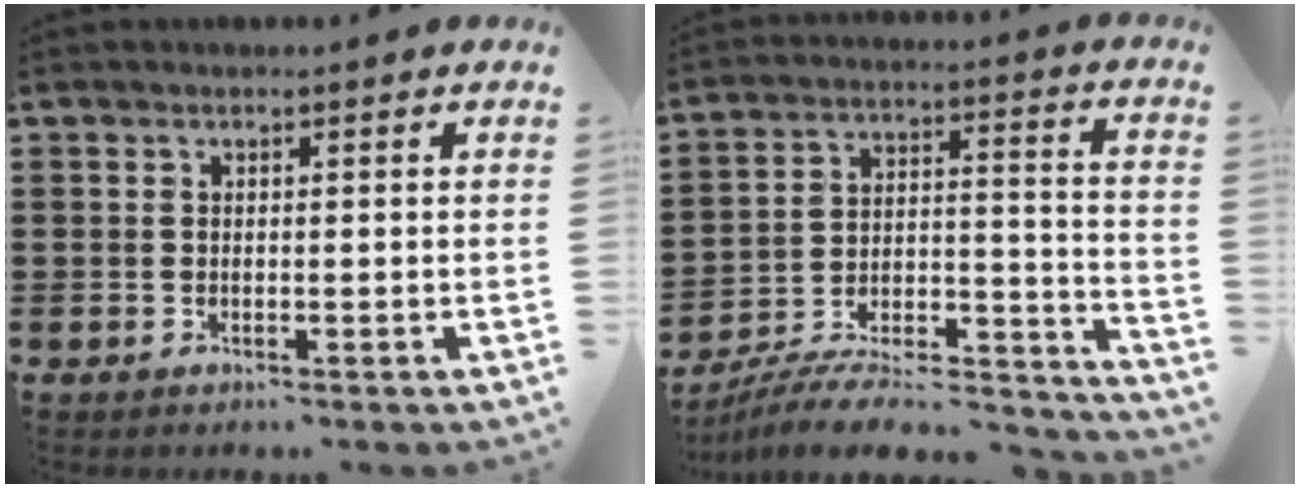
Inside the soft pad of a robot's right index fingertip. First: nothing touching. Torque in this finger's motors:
{"motor_torque": [-2.14, 0.00, -1.05, -0.06]}